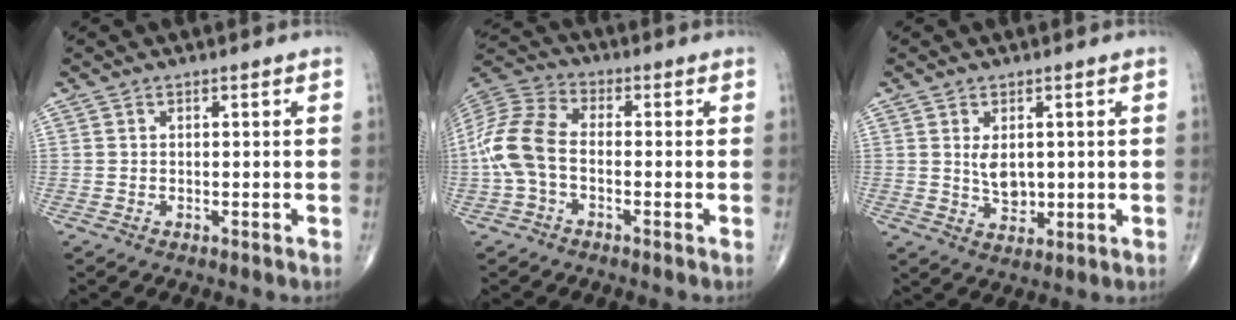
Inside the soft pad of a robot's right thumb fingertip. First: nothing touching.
{"total": 11.5, "force": [-1.8, 7.0, 9.0], "torque": [-0.199, 0.031, -0.046]}
{"total": 4.8, "force": [0.8, 3.1, 3.5], "torque": [-0.046, -0.013, 0.023]}